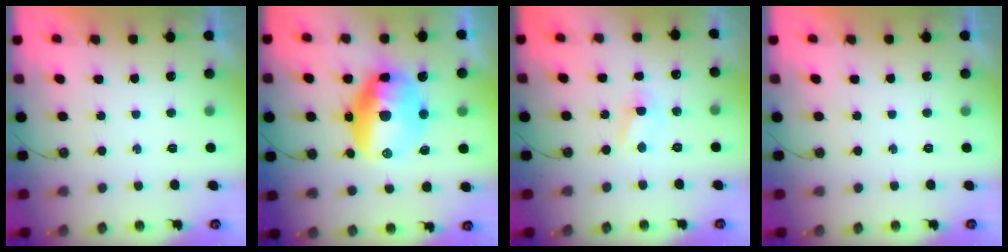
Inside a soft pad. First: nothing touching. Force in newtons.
{"total": 16.1, "press": 16.1, "slide": 1.5}
{"total": 4.5, "press": 4.5, "slide": 0.4}
{"total": 0.0}